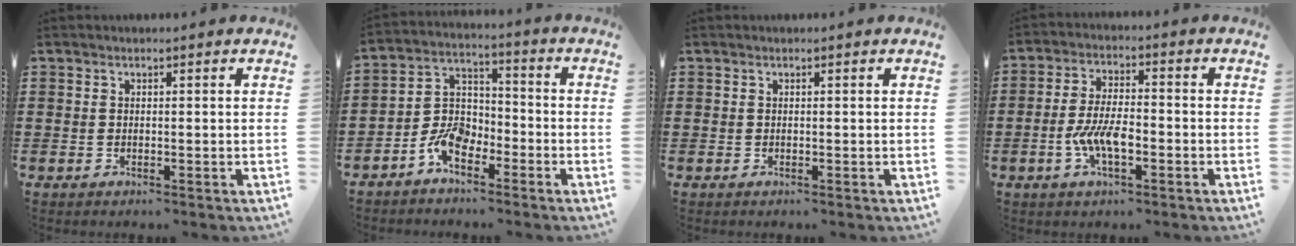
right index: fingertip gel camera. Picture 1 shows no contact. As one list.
[{"total": 6.6, "force": [-4.2, 3.8, 3.5], "torque": [-0.088, 0.013, -0.086]}, {"total": 0.0}, {"total": 7.0, "force": [-2.4, 2.7, 6.0], "torque": [-0.141, -0.007, -0.053]}]